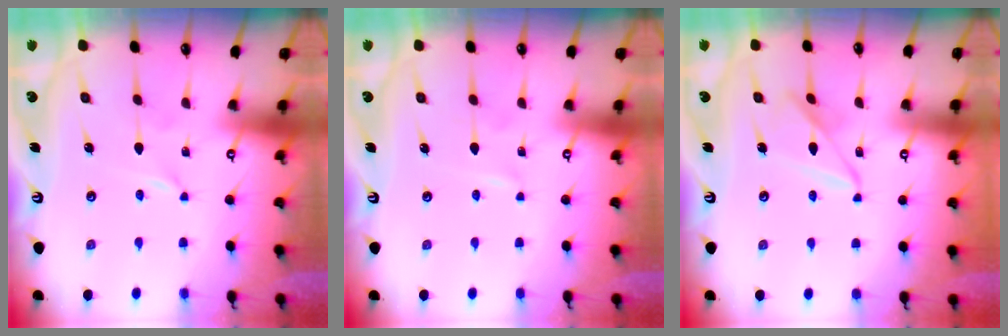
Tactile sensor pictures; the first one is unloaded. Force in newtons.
{"total": 1.6, "press": 1.6, "slide": 0.2}
{"total": 8.7, "press": 8.7, "slide": 0.6}